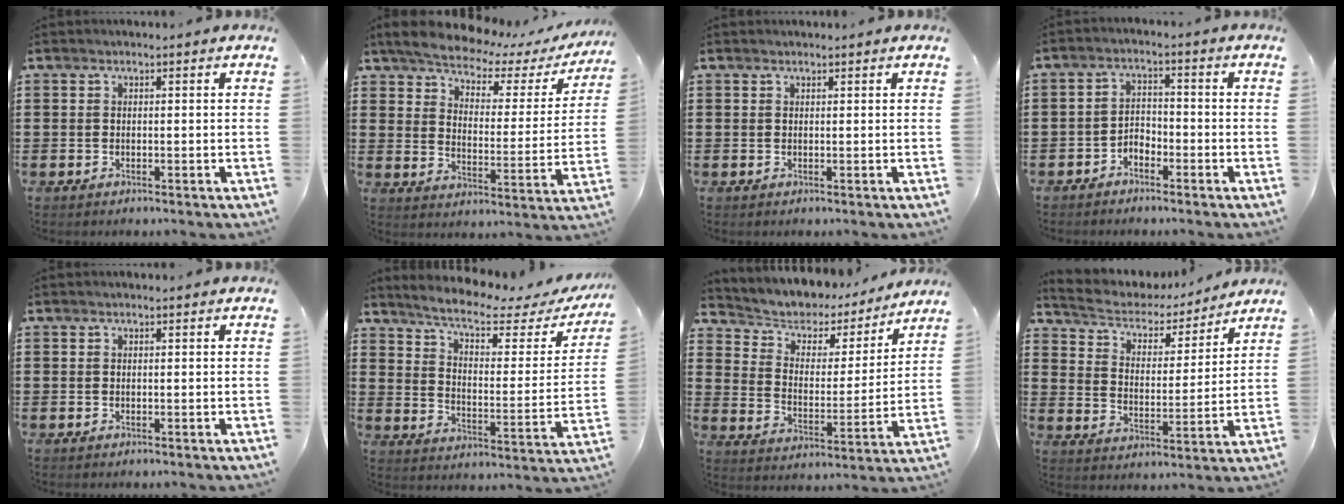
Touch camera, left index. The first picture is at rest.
{"total": 5.0, "force": [4.6, 1.1, 1.8], "torque": [-0.055, -0.034, 0.071]}
{"total": 0.6, "force": [0.5, 0.3, 0.0], "torque": [-0.001, 0.001, 0.010]}
{"total": 2.6, "force": [-2.4, 0.9, 0.4], "torque": [-0.015, 0.005, -0.052]}
{"total": 0.0}
{"total": 6.5, "force": [4.9, 1.0, 4.0], "torque": [-0.094, -0.029, 0.077]}
{"total": 4.3, "force": [3.4, 2.6, 0.7], "torque": [-0.042, -0.027, 0.052]}
{"total": 4.5, "force": [4.2, 1.5, 1.0], "torque": [-0.046, -0.028, 0.065]}